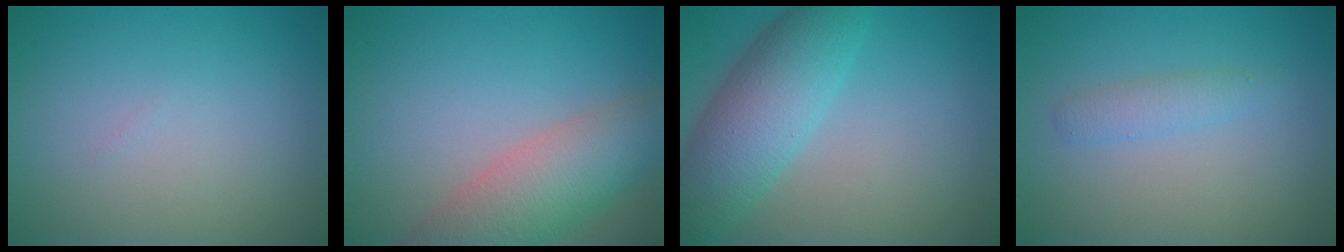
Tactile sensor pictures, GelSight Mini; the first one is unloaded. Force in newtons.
{"total": 6.2, "press": 6.2, "slide": 0.4}
{"total": 6.9, "press": 6.9, "slide": 0.1}
{"total": 1.4, "press": 1.4, "slide": 0.1}